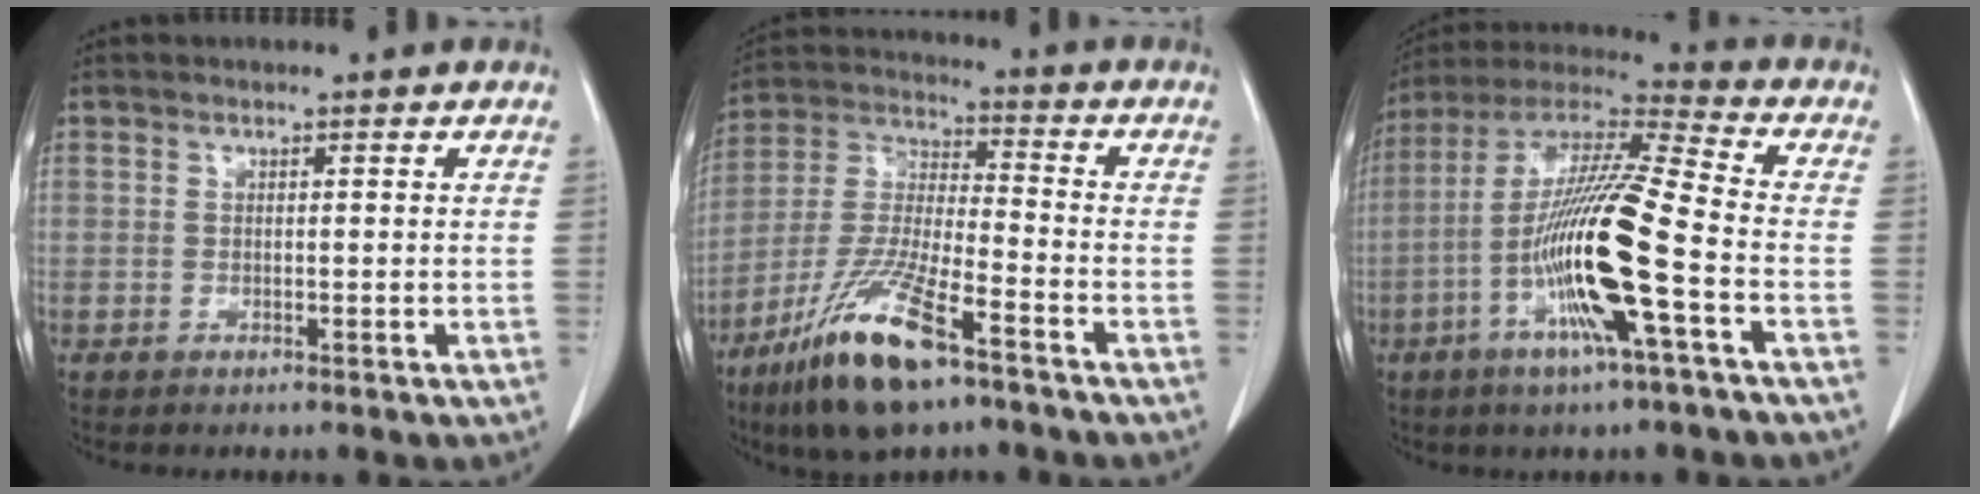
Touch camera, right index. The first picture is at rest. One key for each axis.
{"total": 15.7, "fx": -9.7, "fy": 2.8, "fz": 12.0, "tx": -0.258, "ty": -0.034, "tz": -0.179}
{"total": 17.6, "fx": -5.2, "fy": 0.1, "fz": 16.8, "tx": -0.334, "ty": -0.008, "tz": -0.107}